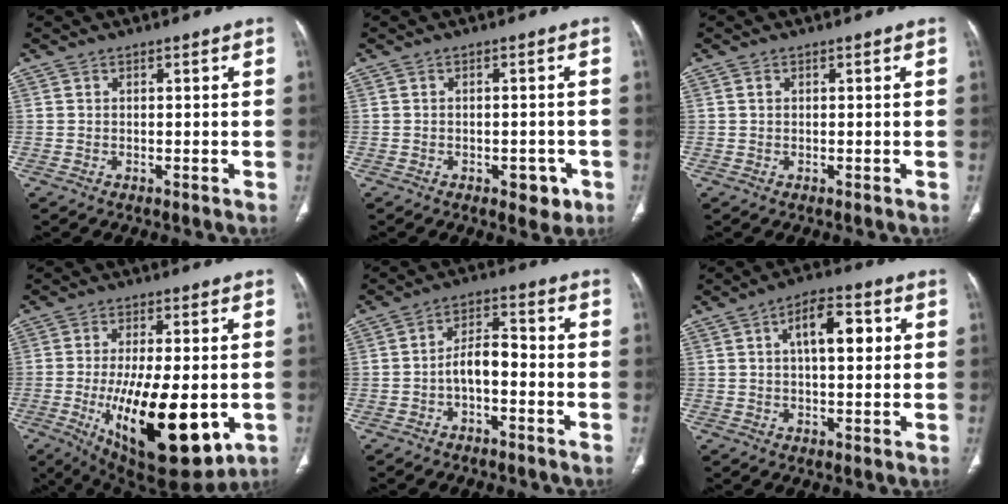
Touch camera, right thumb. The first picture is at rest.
{"total": 4.0, "force": [-1.9, 2.4, 2.7], "torque": [-0.016, 0.008, -0.019]}
{"total": 0.6, "force": [0.2, 0.5, 0.4], "torque": [-0.006, 0.001, 0.003]}
{"total": 22.0, "force": [-5.1, 8.8, 19.5], "torque": [-0.309, -0.024, -0.056]}
{"total": 5.8, "force": [-1.9, 2.9, 4.7], "torque": [-0.074, 0.037, -0.038]}
{"total": 9.6, "force": [2.4, 4.4, 8.2], "torque": [-0.112, 0.012, 0.031]}